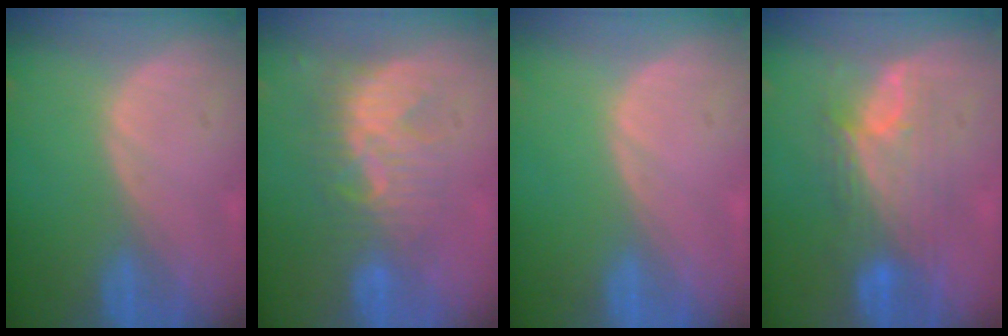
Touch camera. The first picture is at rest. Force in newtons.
{"total": 8.9, "press": 7.6, "slide": 4.6}
{"total": 0.0}
{"total": 7.3, "press": 7.1, "slide": 1.5}